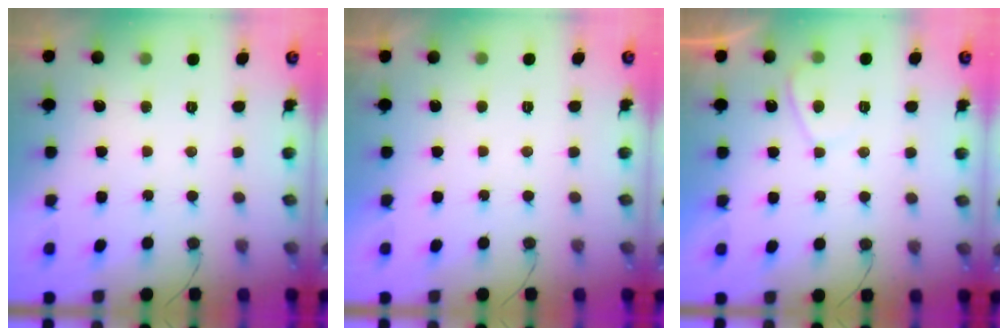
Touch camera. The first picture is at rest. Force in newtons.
{"total": 2.3, "press": 2.3, "slide": 0.4}
{"total": 1.8, "press": 1.7, "slide": 0.6}